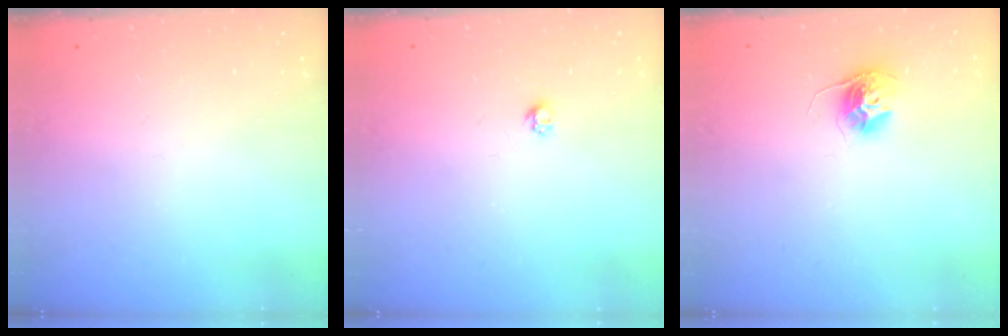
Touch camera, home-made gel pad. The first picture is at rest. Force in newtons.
{"total": 2.7, "press": 2.7, "slide": 0.4}
{"total": 10.8, "press": 10.8, "slide": 0.8}